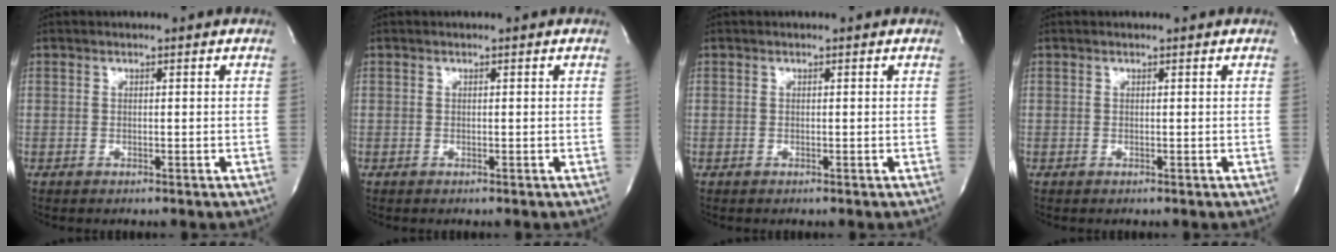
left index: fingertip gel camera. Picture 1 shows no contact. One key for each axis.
{"total": 0.0}
{"total": 0.0}
{"total": 0.0}